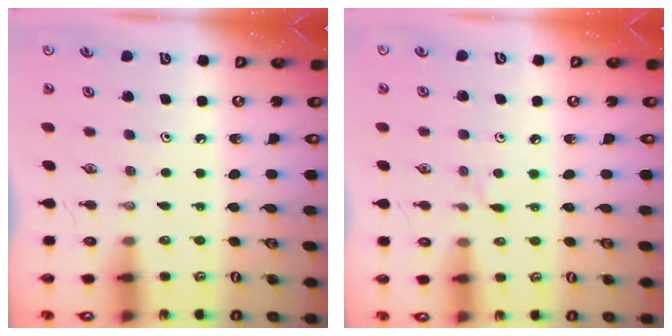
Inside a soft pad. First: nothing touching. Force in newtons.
{"total": 3.5, "press": 3.5, "slide": 0.4}